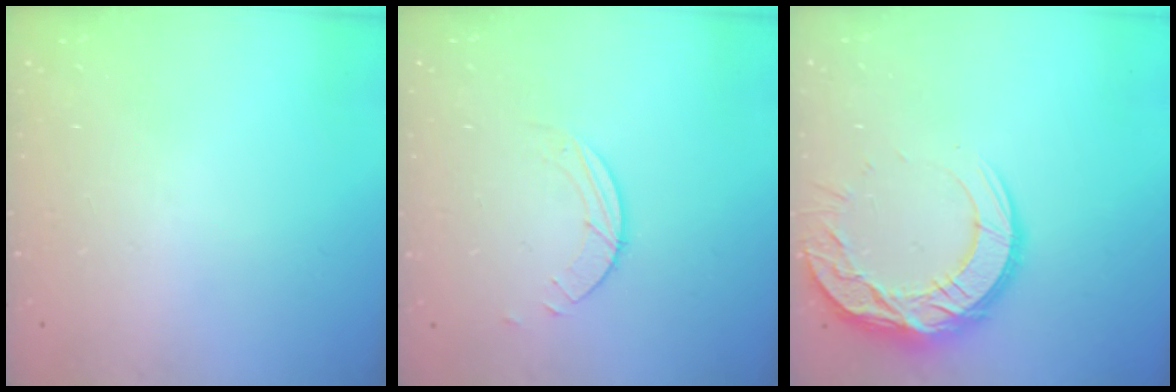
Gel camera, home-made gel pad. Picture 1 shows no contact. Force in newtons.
{"total": 1.5, "press": 1.5, "slide": 0.1}
{"total": 14.6, "press": 14.6, "slide": 1.1}